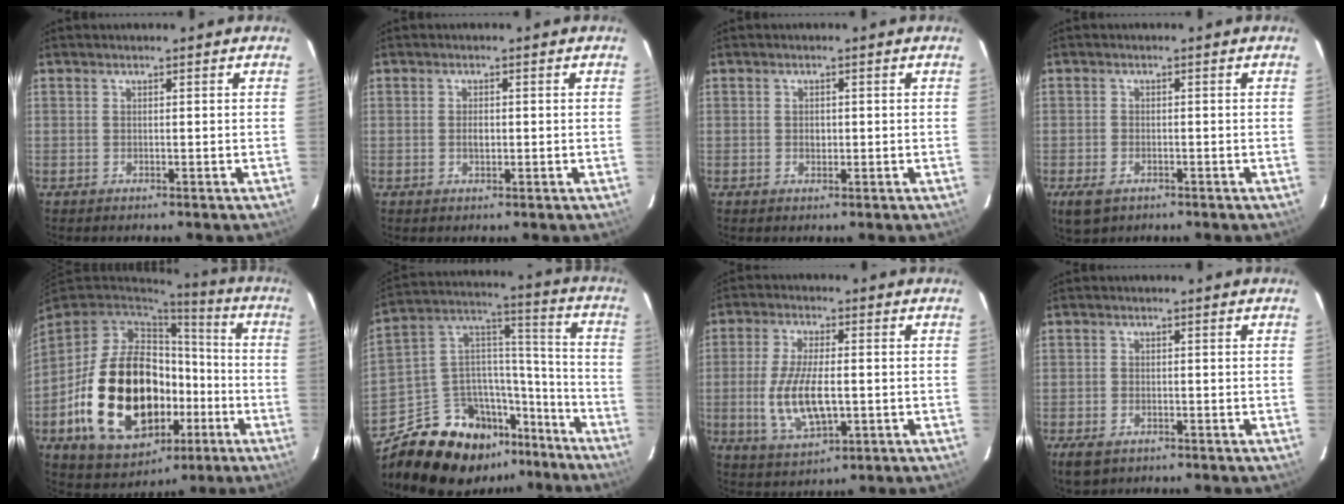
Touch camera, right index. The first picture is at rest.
{"total": 1.8, "force": [-0.2, 1.1, 1.5], "torque": [-0.027, 0.001, -0.003]}
{"total": 1.5, "force": [-0.1, 1.2, 0.9], "torque": [-0.015, 0.003, -0.001]}
{"total": 4.6, "force": [-2.6, 2.9, 2.5], "torque": [-0.058, -0.012, -0.045]}
{"total": 26.6, "force": [-6.3, 16.7, 19.7], "torque": [-0.399, 0.016, -0.073]}
{"total": 20.0, "force": [-14.4, 11.1, 8.2], "torque": [-0.166, 0.070, -0.212]}
{"total": 11.6, "force": [-1.6, 4.7, 10.4], "torque": [-0.214, -0.011, -0.024]}
{"total": 4.5, "force": [-2.8, 2.8, 2.1], "torque": [-0.052, -0.010, -0.047]}